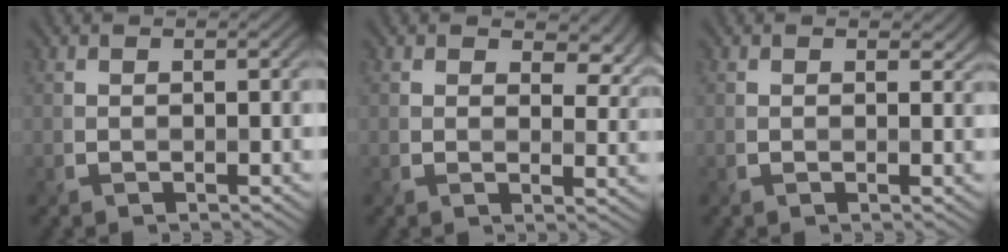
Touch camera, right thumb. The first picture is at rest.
{"total": 5.7, "force": [3.1, 3.2, 3.6], "torque": [-0.048, -0.004, 0.046]}
{"total": 1.4, "force": [0.8, 0.9, 0.8], "torque": [-0.011, -0.002, 0.013]}